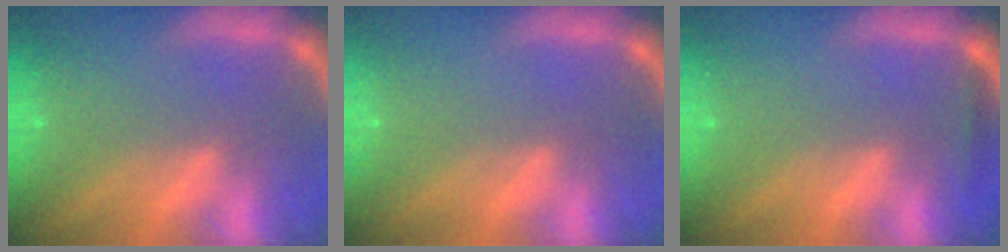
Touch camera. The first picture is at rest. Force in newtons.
{"total": 0.0}
{"total": 0.9}